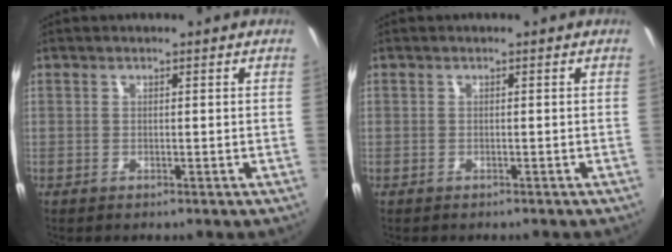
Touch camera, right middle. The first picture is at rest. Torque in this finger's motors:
{"motor_torque": [0.58, -0.79, 0.00, 0.00]}